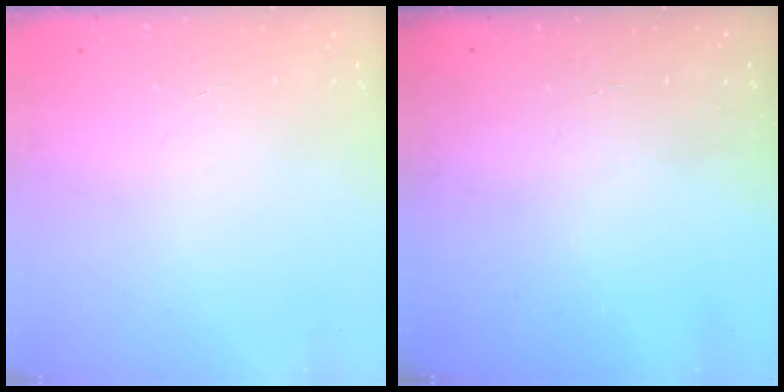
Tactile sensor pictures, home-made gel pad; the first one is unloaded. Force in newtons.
{"total": 1.9, "press": 1.9, "slide": 0.2}